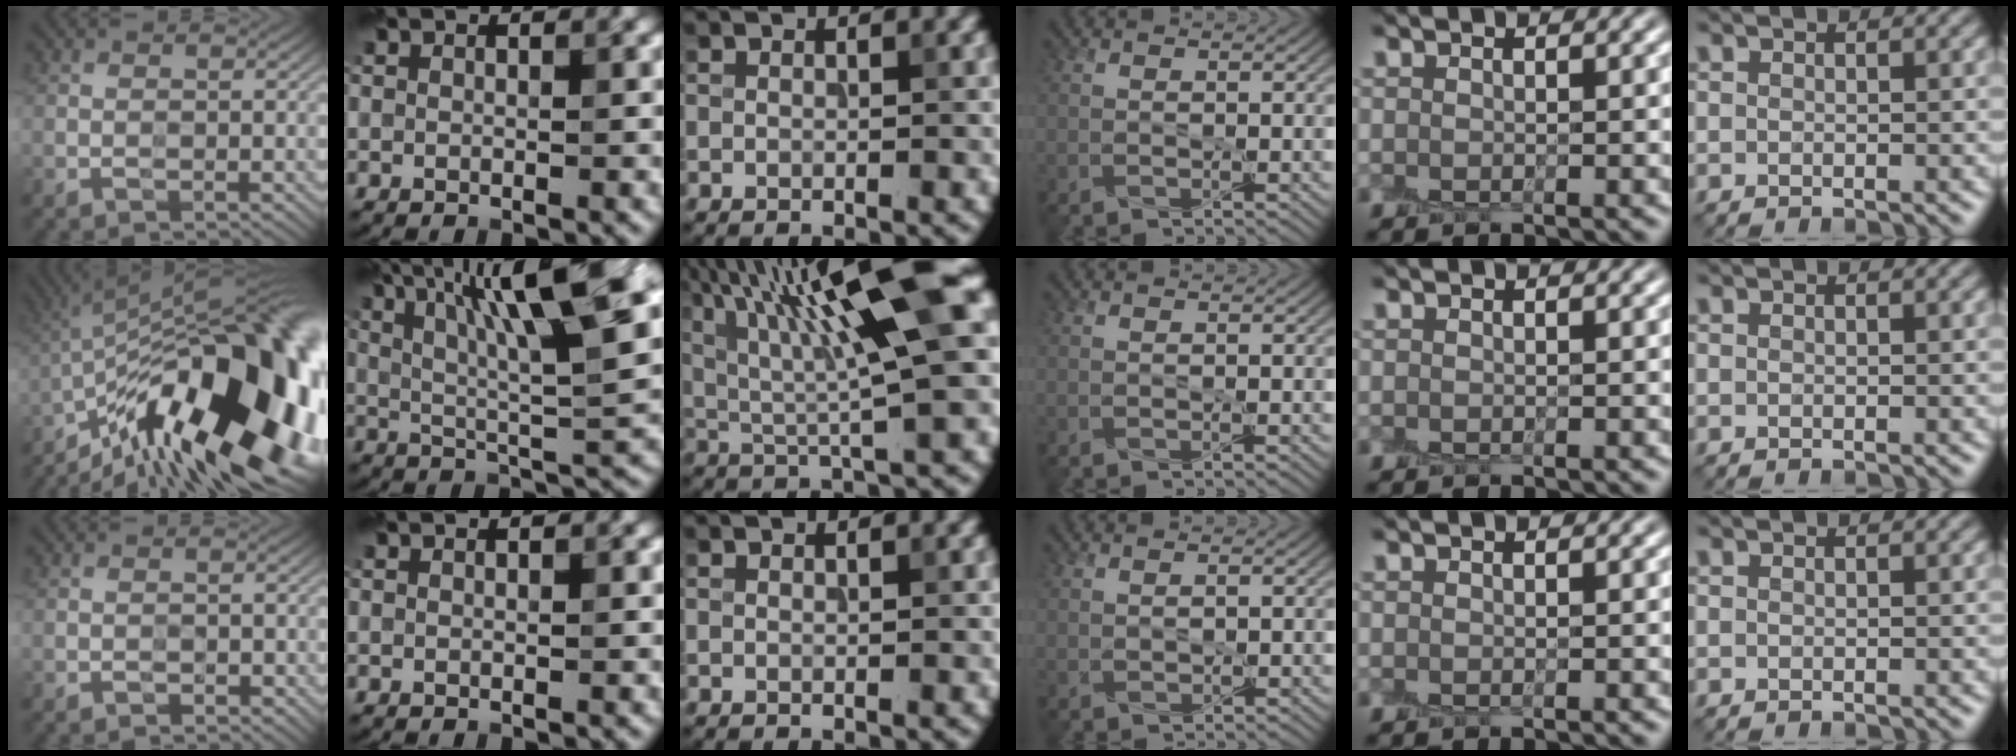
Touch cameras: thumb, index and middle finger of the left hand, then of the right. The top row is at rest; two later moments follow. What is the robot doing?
{"motion": "peel", "object": "aluminum foil"}